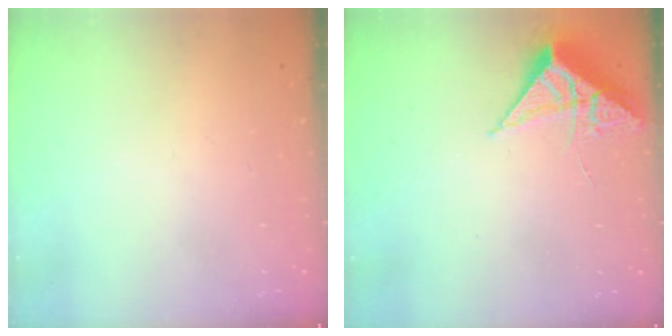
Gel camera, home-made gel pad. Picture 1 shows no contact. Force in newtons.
{"total": 7.0, "press": 7.0, "slide": 0.3}